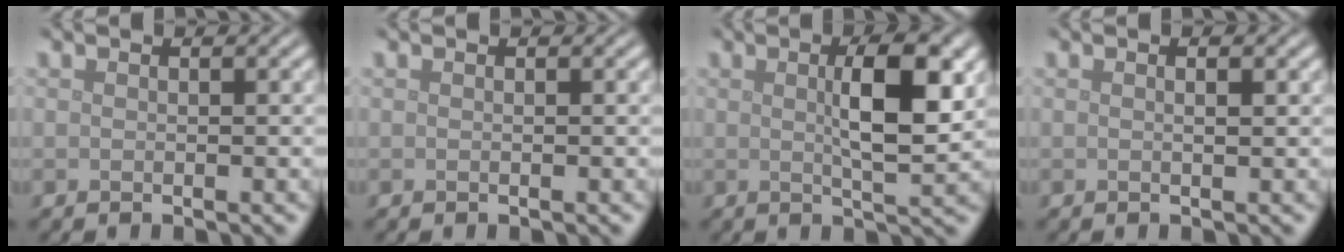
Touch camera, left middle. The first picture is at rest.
{"total": 0.0}
{"total": 5.9, "force": [1.2, 1.5, 5.6], "torque": [-0.085, 0.006, 0.019]}
{"total": 0.8, "force": [0.2, 0.1, 0.7], "torque": [-0.011, 0.002, 0.002]}